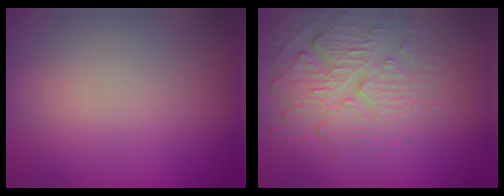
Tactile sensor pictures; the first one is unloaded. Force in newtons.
{"total": 4.0, "press": 3.6, "slide": 1.8}